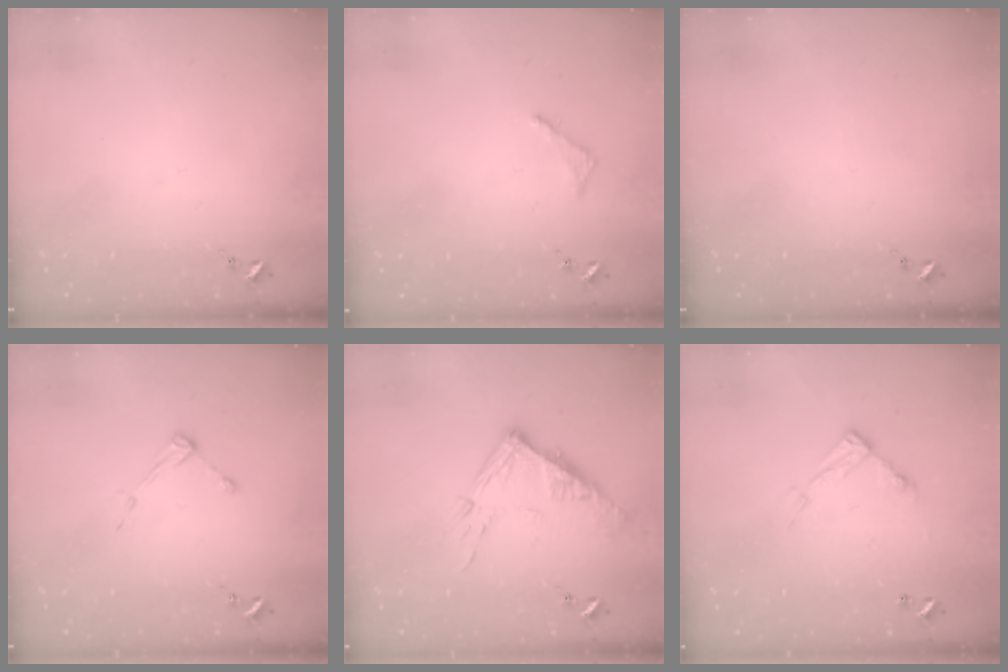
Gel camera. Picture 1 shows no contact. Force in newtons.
{"total": 2.8, "press": 2.7, "slide": 0.3}
{"total": 0.0}
{"total": 4.2, "press": 4.2, "slide": 0.6}
{"total": 13.2, "press": 13.2, "slide": 1.2}
{"total": 10.4, "press": 10.3, "slide": 0.7}